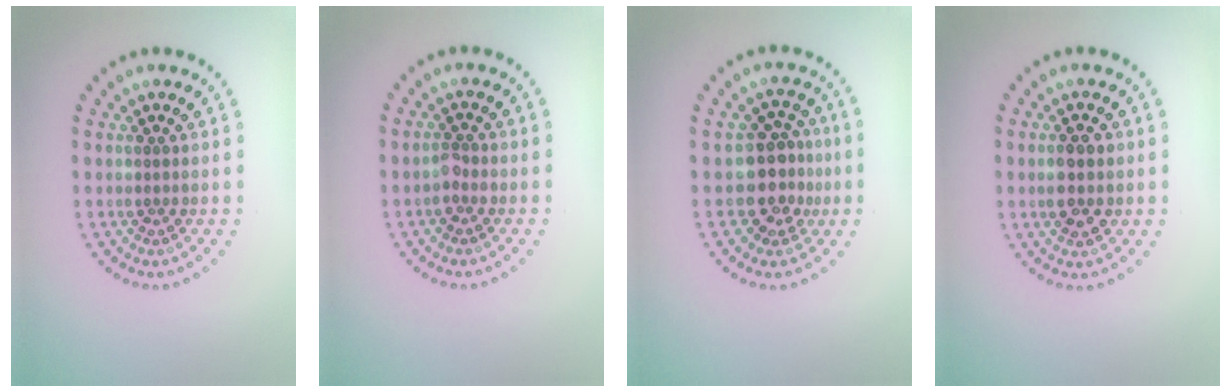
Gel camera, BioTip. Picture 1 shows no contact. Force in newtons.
{"total": 1.1, "press": 1.0, "slide": 0.3}
{"total": 3.7, "press": 3.3, "slide": 1.7}
{"total": 3.0, "press": 3.0, "slide": 0.1}